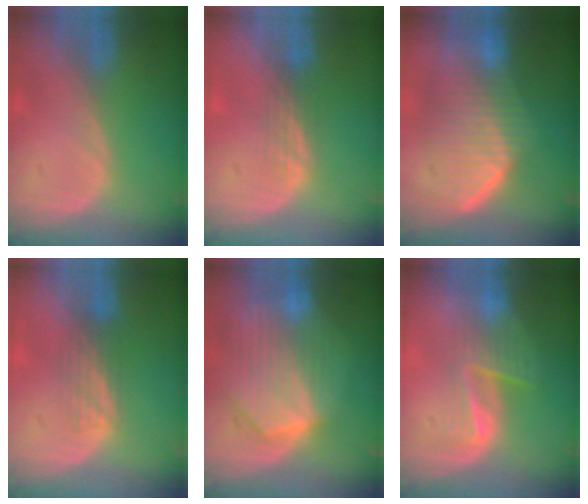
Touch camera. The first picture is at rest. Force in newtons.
{"total": 3.0, "press": 2.5, "slide": 1.6}
{"total": 9.6, "press": 9.0, "slide": 3.4}
{"total": 2.9, "press": 2.9, "slide": 0.2}
{"total": 10.2, "press": 9.0, "slide": 4.9}
{"total": 6.6, "press": 5.5, "slide": 3.6}